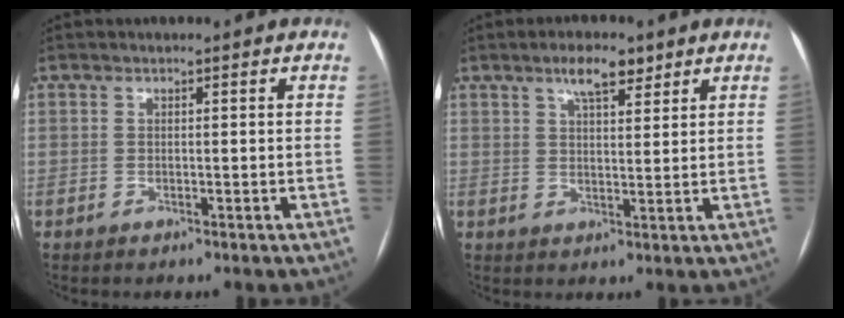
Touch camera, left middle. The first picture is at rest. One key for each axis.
{"total": 5.0, "fx": 3.3, "fy": 1.7, "fz": 3.3, "tx": -0.058, "ty": 0.008, "tz": 0.055}